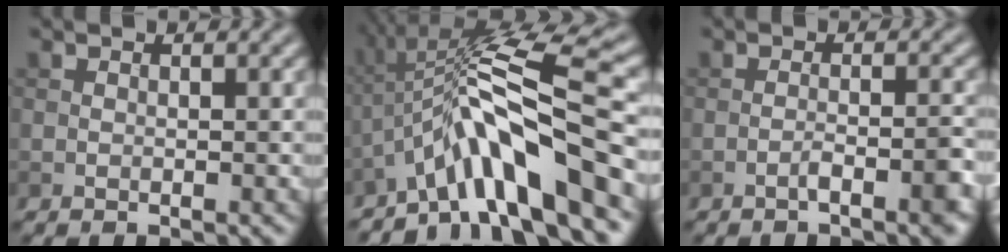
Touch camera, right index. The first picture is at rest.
{"total": 10.5, "force": [-4.3, 1.7, 9.4], "torque": [-0.145, 0.022, -0.078]}
{"total": 2.8, "force": [-1.5, 0.6, 2.3], "torque": [-0.033, 0.008, -0.029]}